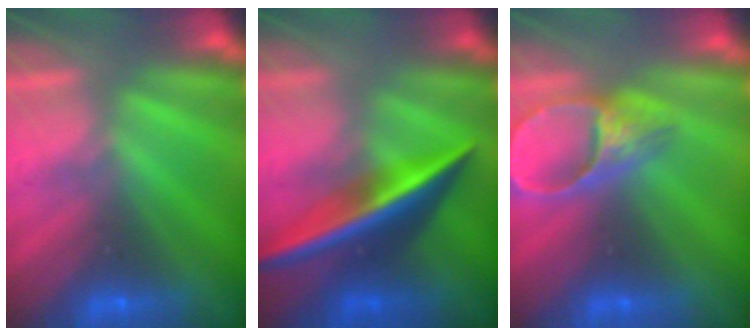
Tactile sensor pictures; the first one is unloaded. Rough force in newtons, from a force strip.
{"total": 2.7}
{"total": 4.6}